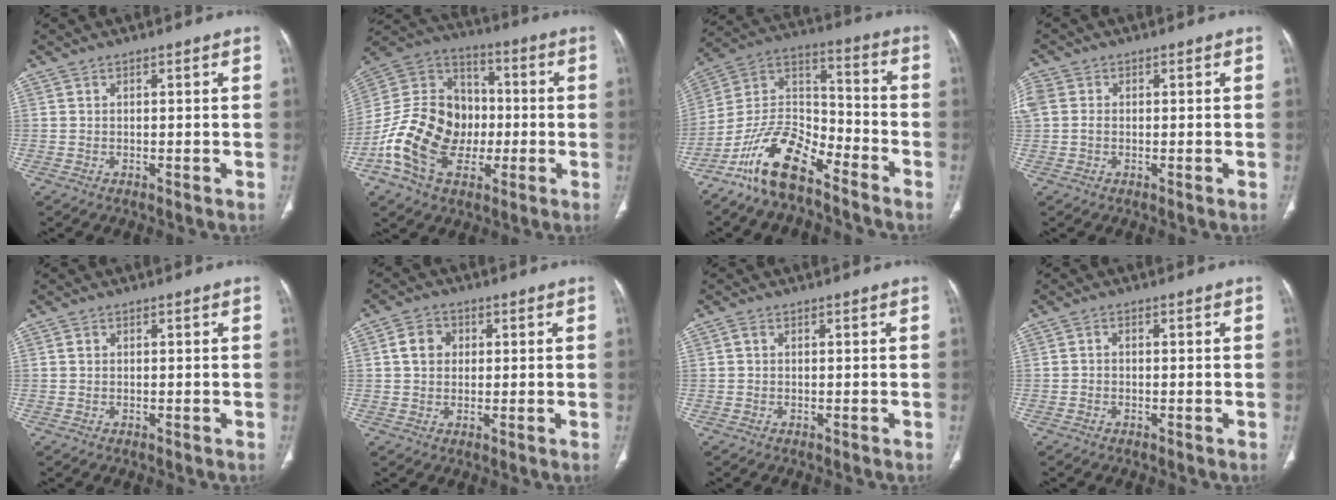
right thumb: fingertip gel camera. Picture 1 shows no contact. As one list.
[{"total": 19.6, "force": [-5.1, 14.7, 11.9], "torque": [-0.191, 0.043, -0.091]}, {"total": 14.2, "force": [-10.3, 5.3, 8.2], "torque": [-0.140, 0.080, -0.202]}, {"total": 4.4, "force": [0.0, 3.3, 2.8], "torque": [-0.078, 0.011, 0.002]}, {"total": 0.5, "force": [0.1, 0.5, 0.2], "torque": [0.002, 0.002, 0.000]}, {"total": 5.1, "force": [1.0, 4.2, 2.6], "torque": [-0.028, 0.007, 0.012]}, {"total": 0.6, "force": [0.0, 0.4, 0.4], "torque": [-0.008, 0.000, -0.001]}, {"total": 0.7, "force": [-0.2, 0.6, 0.4], "torque": [-0.003, 0.002, -0.007]}]